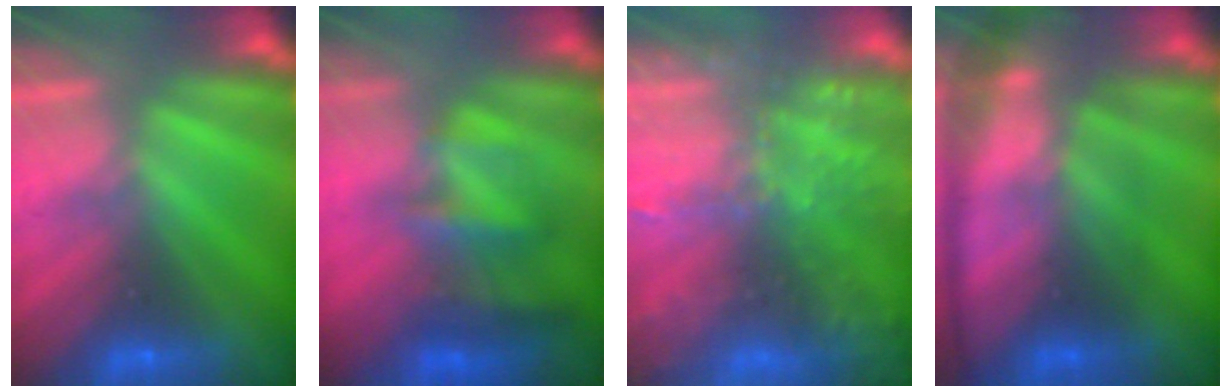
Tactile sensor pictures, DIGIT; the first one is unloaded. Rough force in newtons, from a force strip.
{"total": 4.7}
{"total": 5.8}
{"total": 7.5}